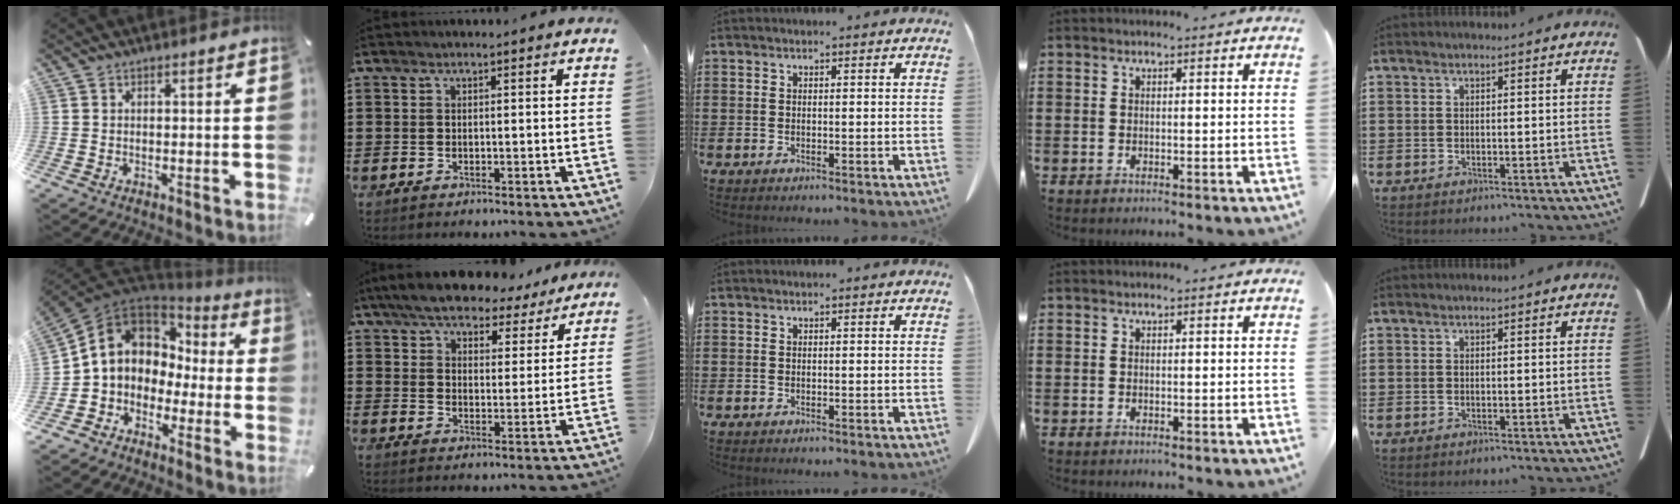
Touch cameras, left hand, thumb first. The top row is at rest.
{"thumb": {"total": 9.5, "force": [0.5, 8.6, 4.1], "torque": [-0.111, -0.001, 0.007]}, "index": {"total": 7.1, "force": [6.6, 1.6, 2.2], "torque": [-0.072, -0.021, 0.120]}}